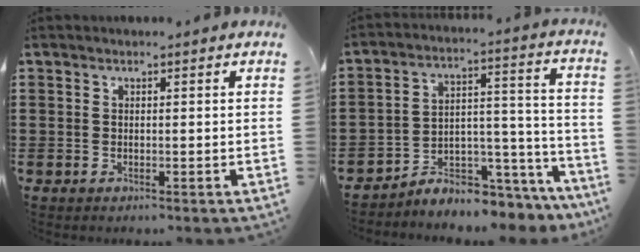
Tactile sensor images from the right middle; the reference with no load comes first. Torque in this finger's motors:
{"motor_torque": [1.50, -0.64, 0.16, 0.08]}